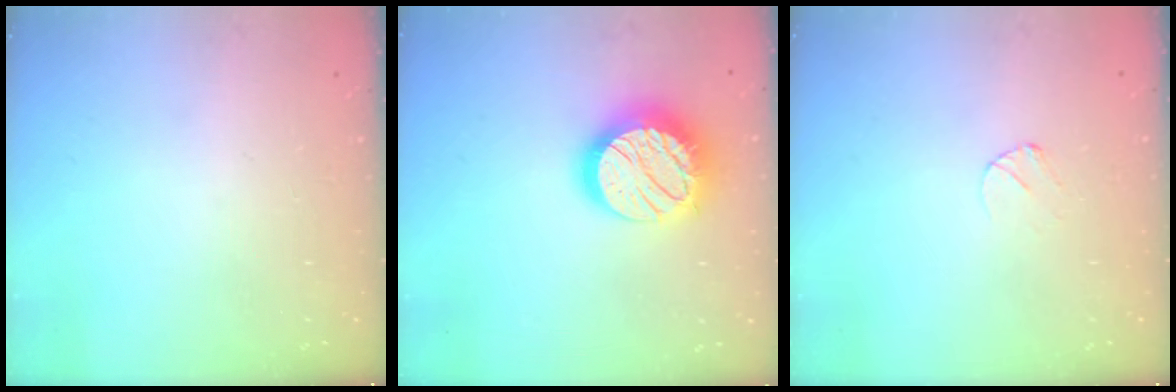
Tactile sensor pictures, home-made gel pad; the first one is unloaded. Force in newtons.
{"total": 18.0, "press": 18.0, "slide": 0.9}
{"total": 3.0, "press": 3.0, "slide": 0.3}